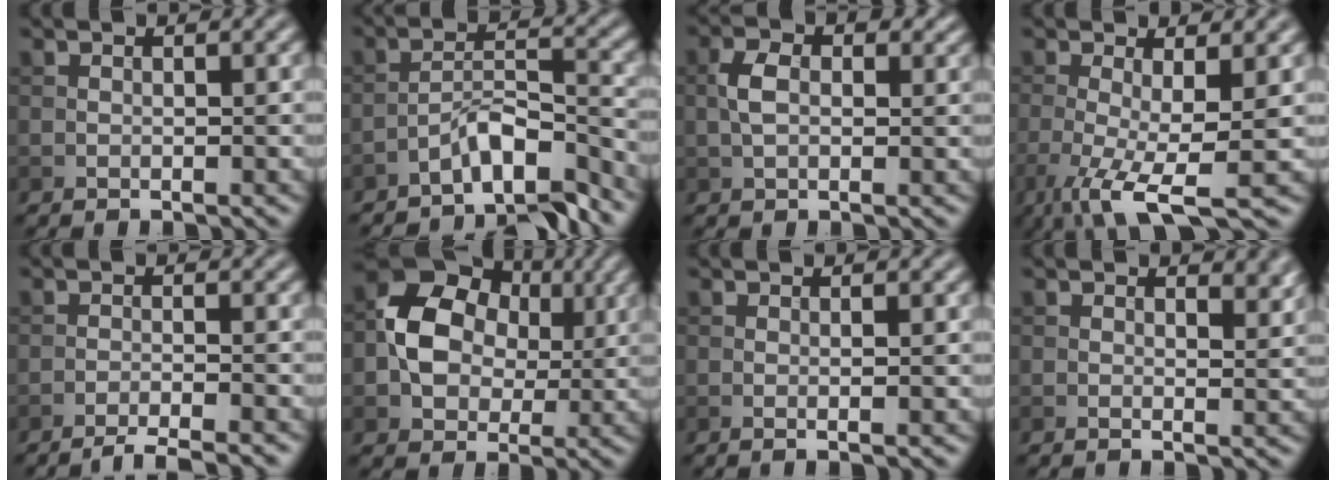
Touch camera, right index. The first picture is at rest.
{"total": 5.8, "force": [-4.7, 1.3, 3.3], "torque": [-0.046, 0.008, -0.081]}
{"total": 3.4, "force": [0.4, 2.2, 2.6], "torque": [-0.055, 0.002, 0.004]}
{"total": 6.4, "force": [-1.9, 1.5, 5.9], "torque": [-0.117, -0.018, -0.034]}
{"total": 3.9, "force": [-3.3, 0.4, 1.9], "torque": [-0.028, -0.005, -0.060]}
{"total": 8.1, "force": [0.5, 6.6, 4.8], "torque": [-0.078, 0.009, 0.001]}
{"total": 1.2, "force": [0.0, 0.3, 1.1], "torque": [-0.014, 0.000, -0.005]}
{"total": 2.0, "force": [1.2, 0.9, 1.4], "torque": [-0.019, -0.006, 0.019]}